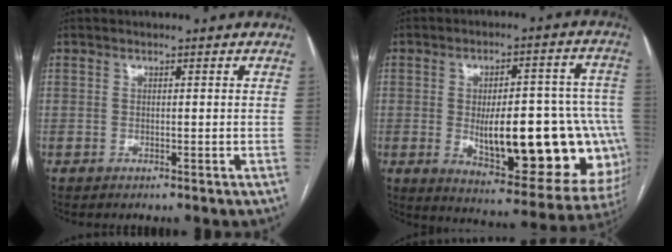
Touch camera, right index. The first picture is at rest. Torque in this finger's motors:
{"motor_torque": [1.37, -0.77, 1.05, 0.21]}